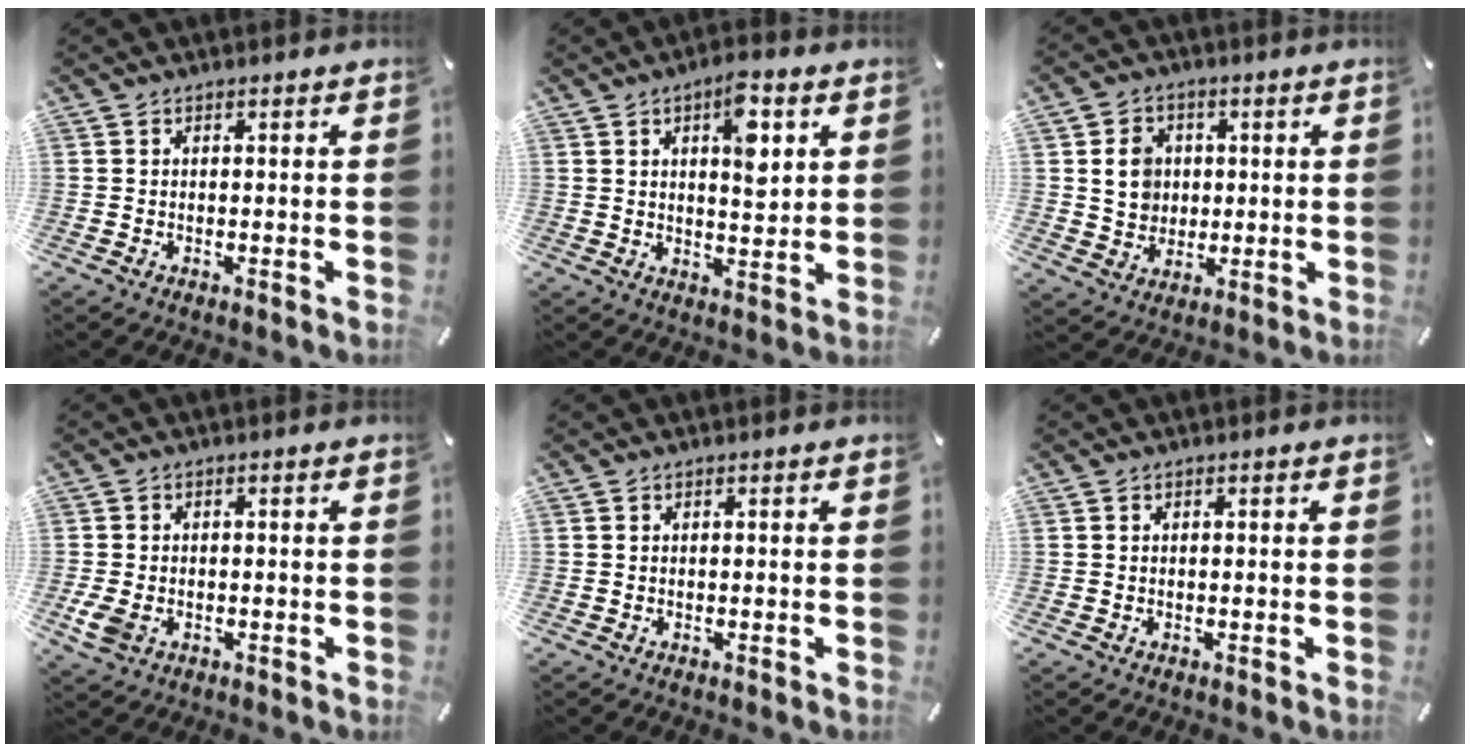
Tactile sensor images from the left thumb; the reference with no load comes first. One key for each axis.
{"total": 8.9, "fx": 3.6, "fy": 4.1, "fz": 7.0, "tx": -0.086, "ty": -0.018, "tz": 0.053}
{"total": 7.6, "fx": 1.2, "fy": 6.9, "fz": 2.8, "tx": -0.032, "ty": 0.004, "tz": 0.019}
{"total": 4.3, "fx": -1.4, "fy": 3.0, "fz": 2.7, "tx": -0.072, "ty": -0.002, "tz": -0.029}
{"total": 0.0}
{"total": 0.0}